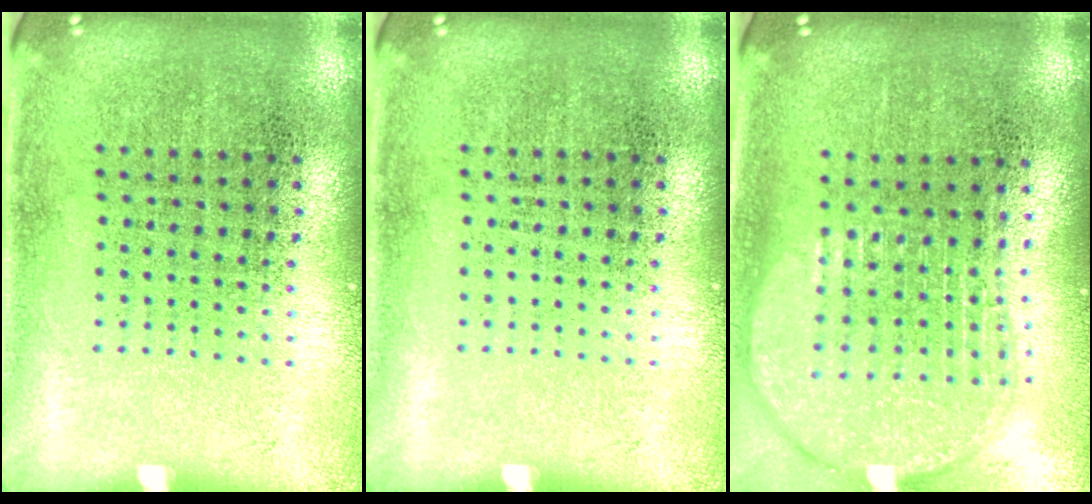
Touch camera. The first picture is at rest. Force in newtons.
{"total": 0.0}
{"total": 2.0, "press": 1.7, "slide": 1.1}